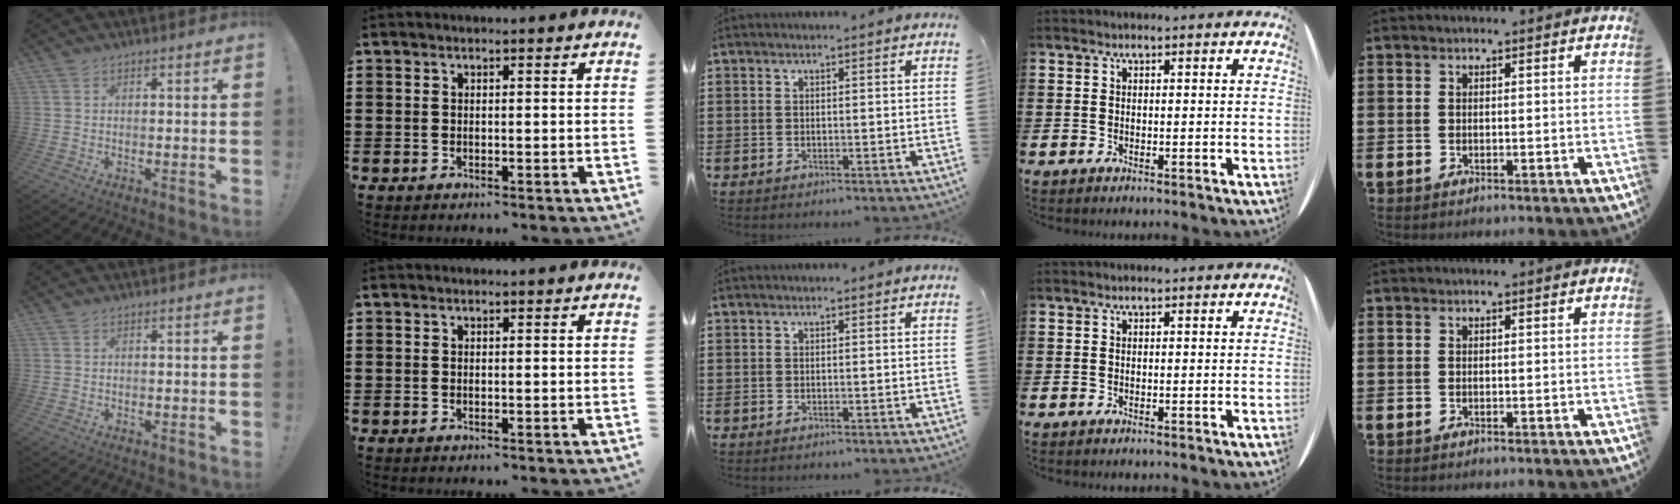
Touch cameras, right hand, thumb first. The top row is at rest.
{}